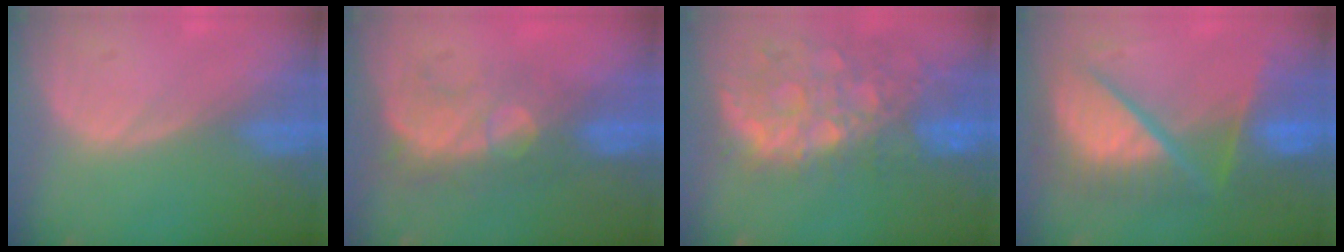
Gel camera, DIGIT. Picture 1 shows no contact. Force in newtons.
{"total": 8.7, "press": 7.6, "slide": 4.3}
{"total": 12.2, "press": 10.1, "slide": 6.8}
{"total": 11.0, "press": 11.0, "slide": 1.3}